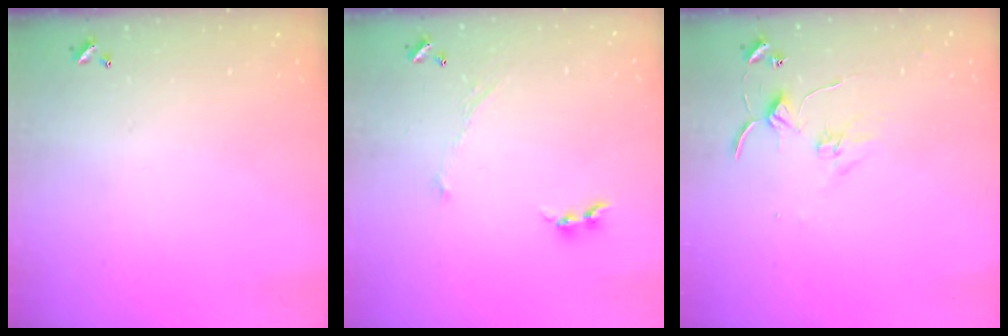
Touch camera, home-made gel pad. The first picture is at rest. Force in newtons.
{"total": 1.2, "press": 1.2, "slide": 0.1}
{"total": 1.4, "press": 1.3, "slide": 0.2}